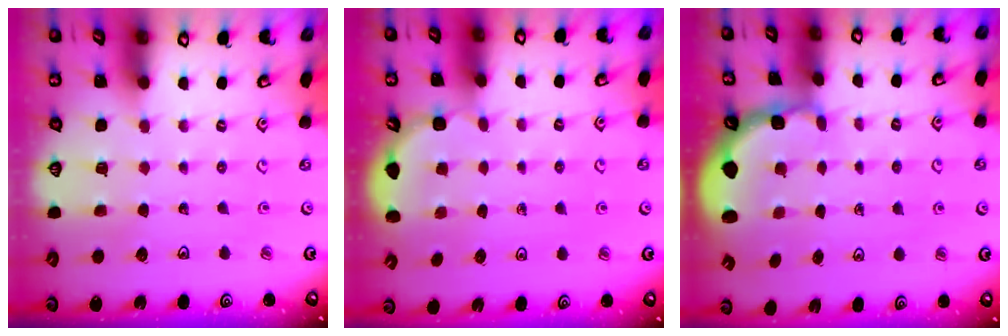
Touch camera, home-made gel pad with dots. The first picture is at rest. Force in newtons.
{"total": 2.5, "press": 2.1, "slide": 1.5}
{"total": 2.2, "press": 1.9, "slide": 1.1}